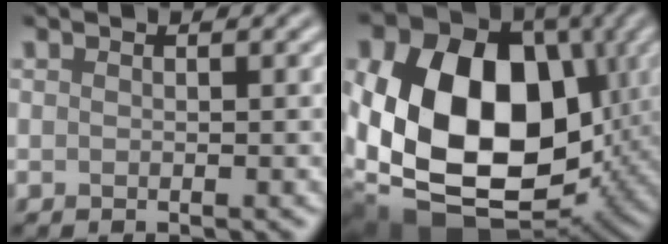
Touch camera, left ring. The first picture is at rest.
{"total": 17.6, "force": [0.6, 12.5, 12.3], "torque": [-0.244, -0.015, 0.000]}